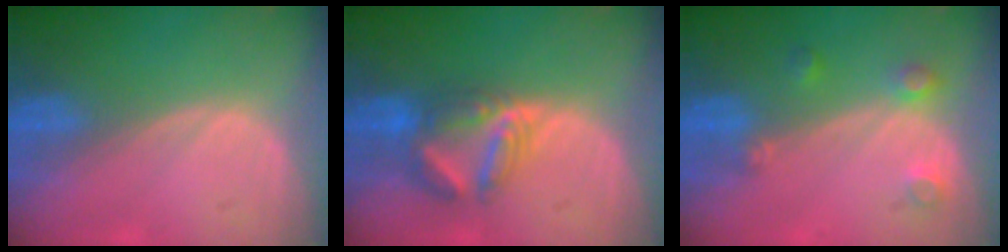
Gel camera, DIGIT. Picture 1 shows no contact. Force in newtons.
{"total": 6.5, "press": 6.4, "slide": 1.2}
{"total": 3.5, "press": 3.1, "slide": 1.7}